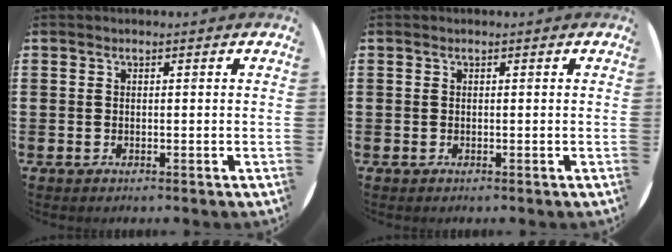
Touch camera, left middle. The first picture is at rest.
{"total": 0.0}